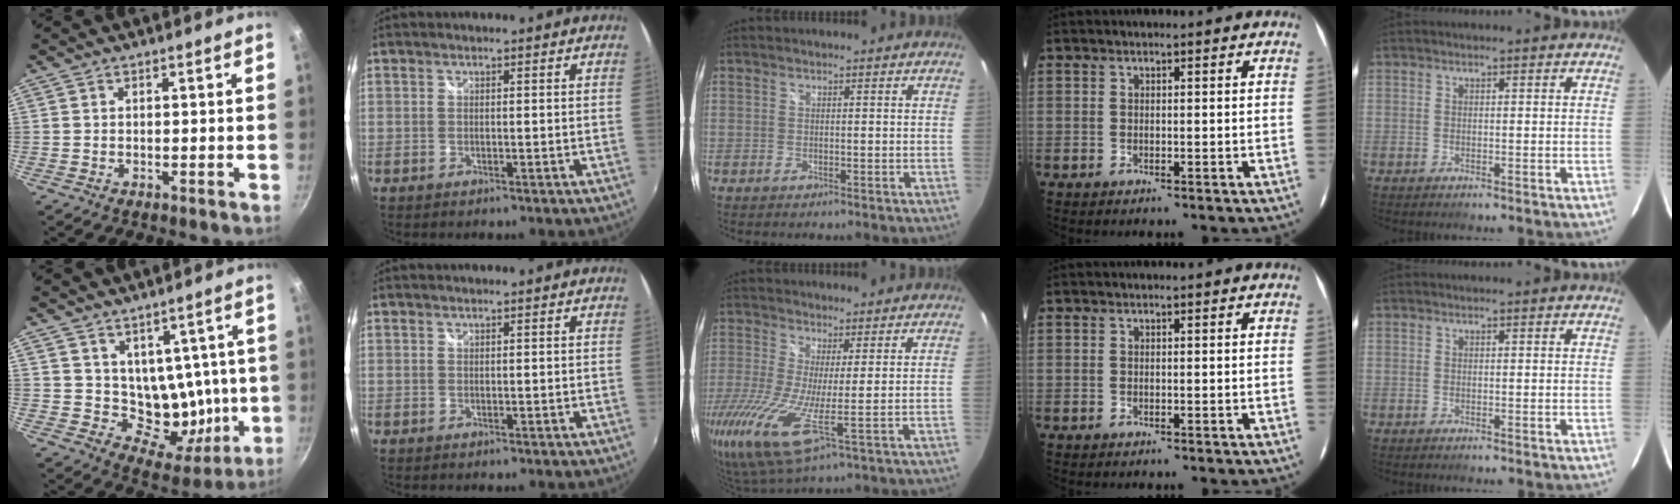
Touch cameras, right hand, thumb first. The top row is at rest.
{"thumb": {"total": 12.1, "force": [1.8, 9.2, 7.7], "torque": [-0.064, -0.034, 0.045]}, "middle": {"total": 12.7, "force": [-1.9, 3.1, 12.2], "torque": [-0.265, -0.037, -0.037]}}